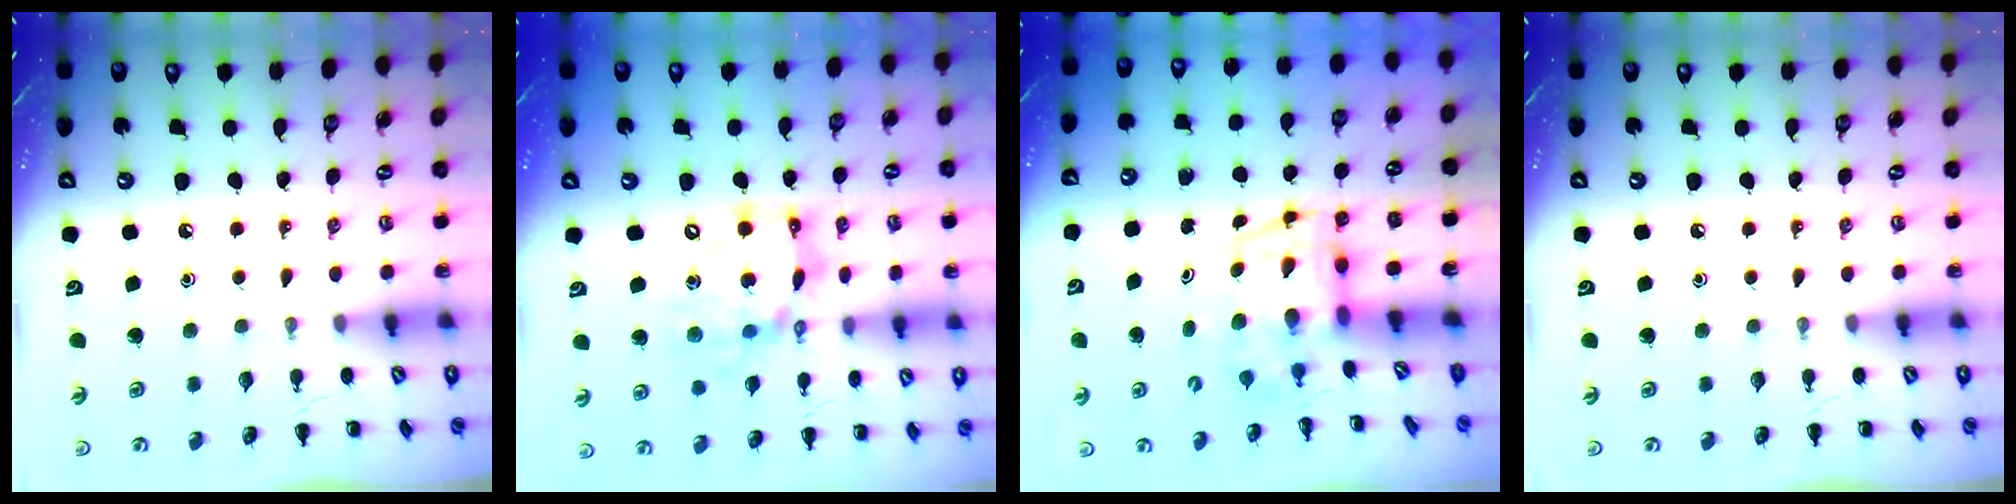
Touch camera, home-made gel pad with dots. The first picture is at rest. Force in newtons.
{"total": 14.5, "press": 14.0, "slide": 3.6}
{"total": 3.8, "press": 3.7, "slide": 0.7}
{"total": 0.0}